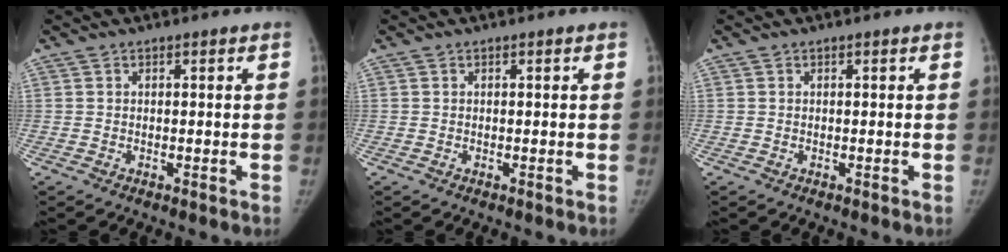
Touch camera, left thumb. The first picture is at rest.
{"total": 0.0}
{"total": 0.0}